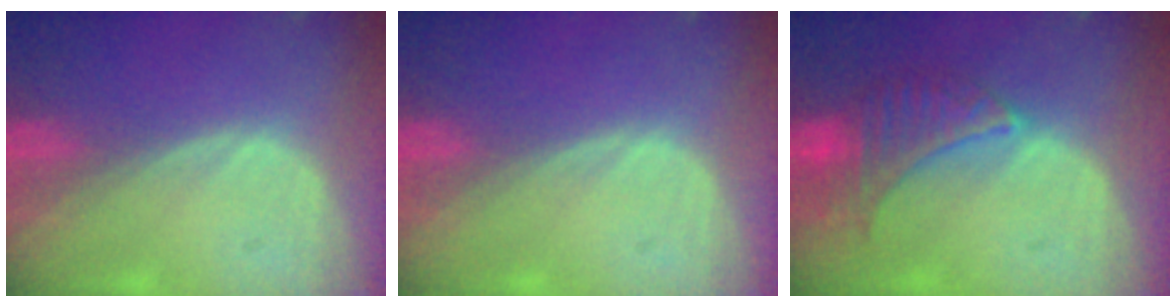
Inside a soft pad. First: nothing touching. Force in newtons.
{"total": 0.0}
{"total": 6.6, "press": 6.5, "slide": 0.6}